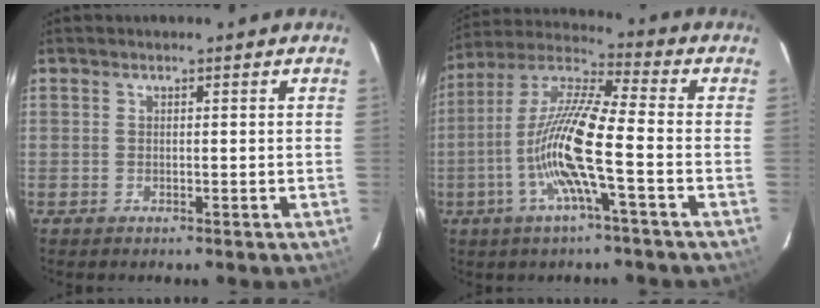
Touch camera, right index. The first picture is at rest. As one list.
[{"total": 13.6, "force": [-4.2, 0.8, 12.9], "torque": [-0.252, -0.001, -0.087]}]